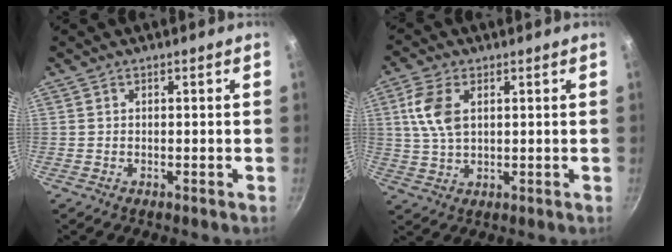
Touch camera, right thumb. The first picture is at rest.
{"total": 7.9, "force": [2.1, 4.5, 6.1], "torque": [-0.121, 0.000, 0.040]}